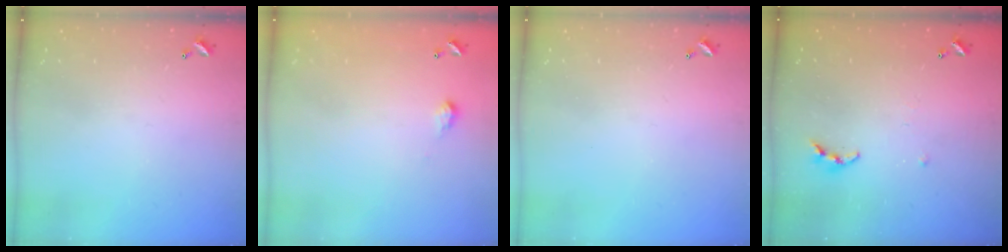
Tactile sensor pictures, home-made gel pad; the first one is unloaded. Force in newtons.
{"total": 2.0, "press": 2.0, "slide": 0.3}
{"total": 0.0}
{"total": 4.0, "press": 3.9, "slide": 0.5}